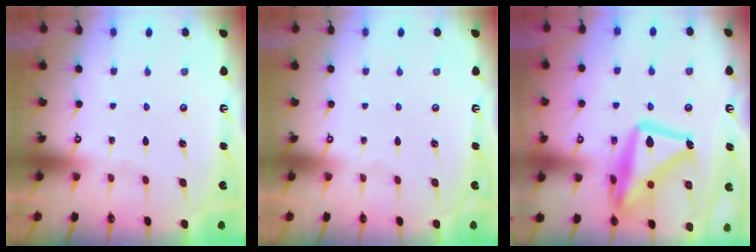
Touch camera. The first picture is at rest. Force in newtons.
{"total": 0.0}
{"total": 20.8, "press": 20.7, "slide": 1.8}